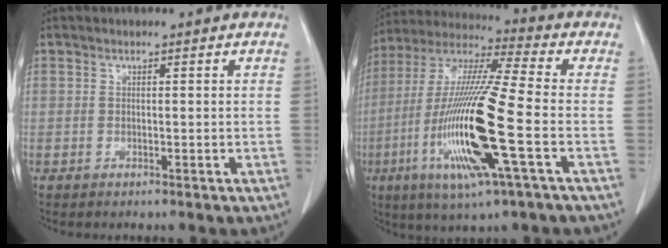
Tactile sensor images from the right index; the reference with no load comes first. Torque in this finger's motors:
{"motor_torque": [2.14, 0.00, 0.70, 0.21]}